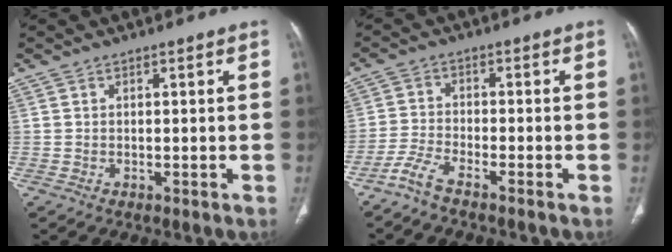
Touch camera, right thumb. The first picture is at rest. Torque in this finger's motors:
{"motor_torque": [-0.37, -0.30, -0.14, -0.14, -0.02]}